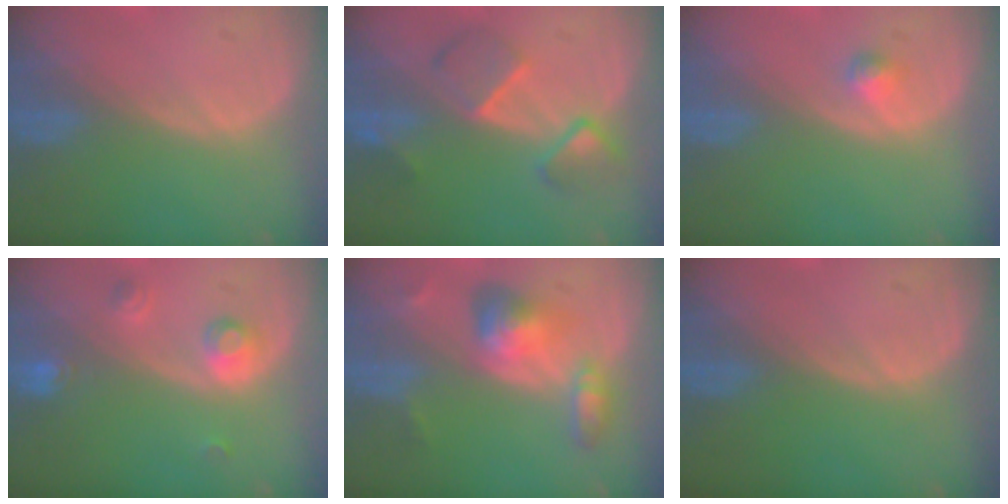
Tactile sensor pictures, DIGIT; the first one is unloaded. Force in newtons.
{"total": 5.8, "press": 5.8, "slide": 0.2}
{"total": 1.3, "press": 1.2, "slide": 0.1}
{"total": 3.6, "press": 3.3, "slide": 1.5}
{"total": 6.2, "press": 5.6, "slide": 2.7}
{"total": 0.0}